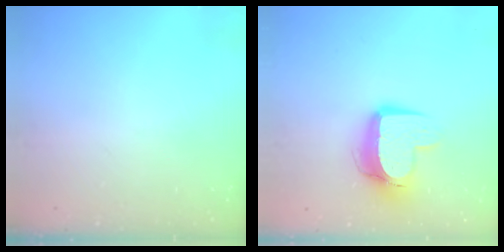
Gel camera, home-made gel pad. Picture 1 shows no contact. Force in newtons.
{"total": 12.2, "press": 12.1, "slide": 1.2}